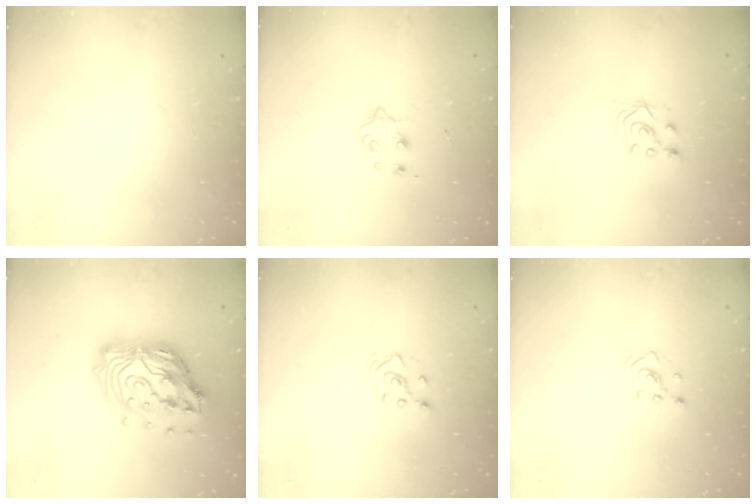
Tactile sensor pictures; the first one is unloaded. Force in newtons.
{"total": 4.1, "press": 4.0, "slide": 0.6}
{"total": 3.0, "press": 2.8, "slide": 0.9}
{"total": 19.1, "press": 19.0, "slide": 1.5}
{"total": 3.5, "press": 3.4, "slide": 0.8}
{"total": 2.8, "press": 2.8, "slide": 0.3}